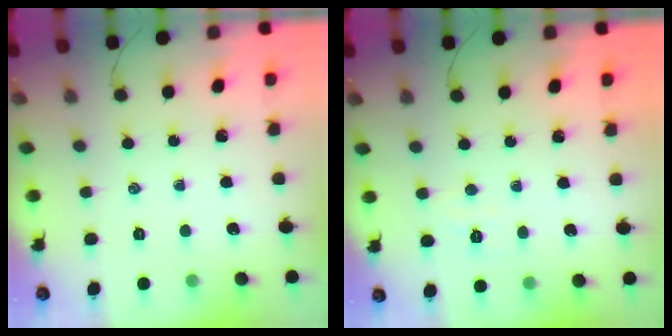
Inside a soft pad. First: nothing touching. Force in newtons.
{"total": 3.6, "press": 3.5, "slide": 0.8}